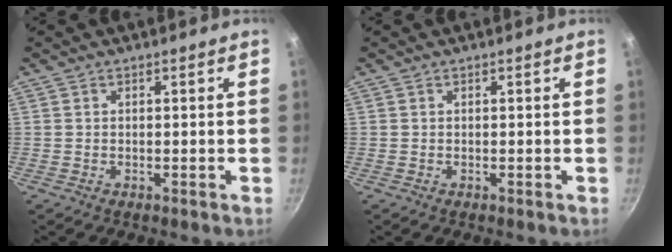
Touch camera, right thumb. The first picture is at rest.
{"total": 0.0}